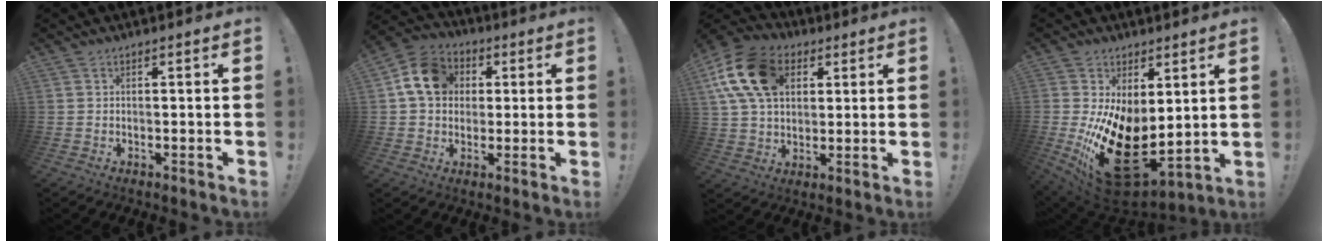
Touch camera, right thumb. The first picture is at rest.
{"total": 13.3, "force": [3.2, 10.9, 6.9], "torque": [-0.096, 0.006, 0.067]}
{"total": 18.4, "force": [6.3, 13.0, 11.3], "torque": [-0.205, -0.014, 0.121]}
{"total": 20.2, "force": [-1.8, 11.9, 16.2], "torque": [-0.282, -0.013, -0.008]}